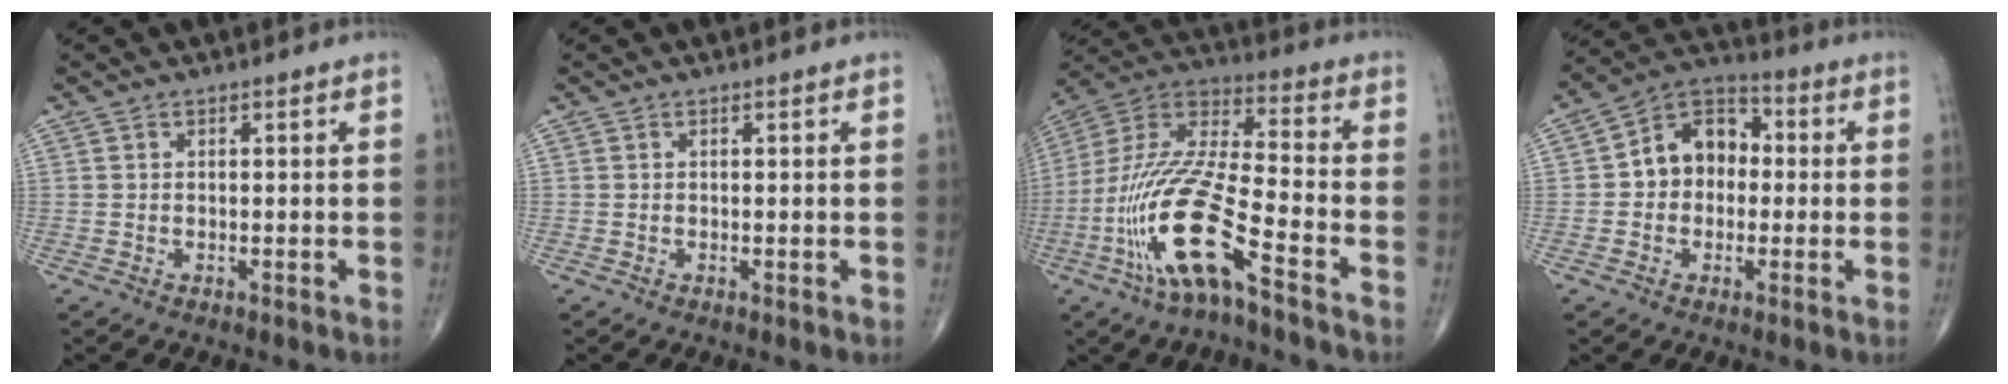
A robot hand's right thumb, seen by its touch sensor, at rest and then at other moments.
{"total": 0.0}
{"total": 19.2, "force": [-8.9, 4.1, 16.5], "torque": [-0.368, 0.041, -0.172]}
{"total": 11.0, "force": [0.3, 8.4, 7.0], "torque": [-0.079, 0.034, -0.010]}